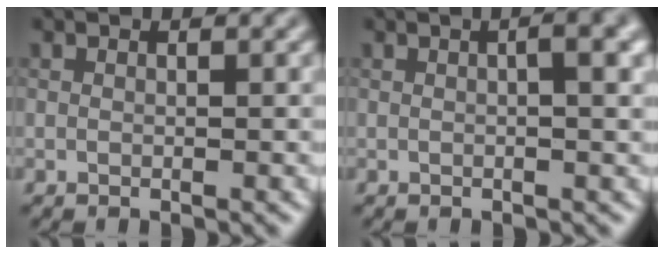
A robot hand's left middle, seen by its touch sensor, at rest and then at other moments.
{"total": 3.1, "force": [0.6, 0.8, 3.0], "torque": [-0.040, 0.008, 0.004]}